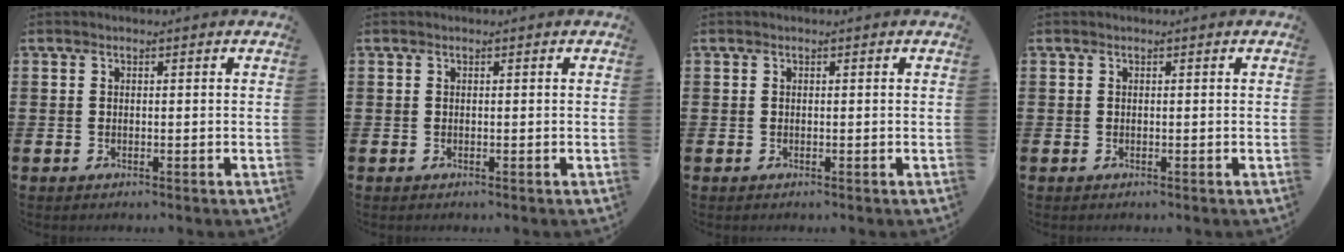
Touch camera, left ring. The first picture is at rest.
{"total": 0.0}
{"total": 0.0}
{"total": 0.0}